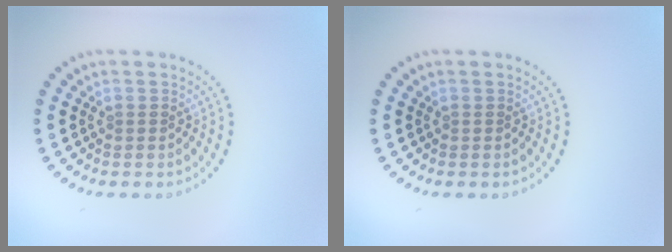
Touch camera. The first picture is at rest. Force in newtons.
{"total": 0.0}